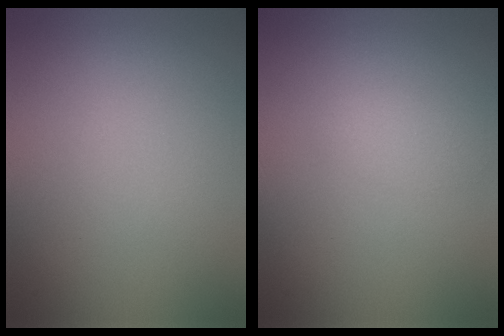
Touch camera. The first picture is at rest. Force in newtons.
{"total": 1.1, "press": 1.1, "slide": 0.0}